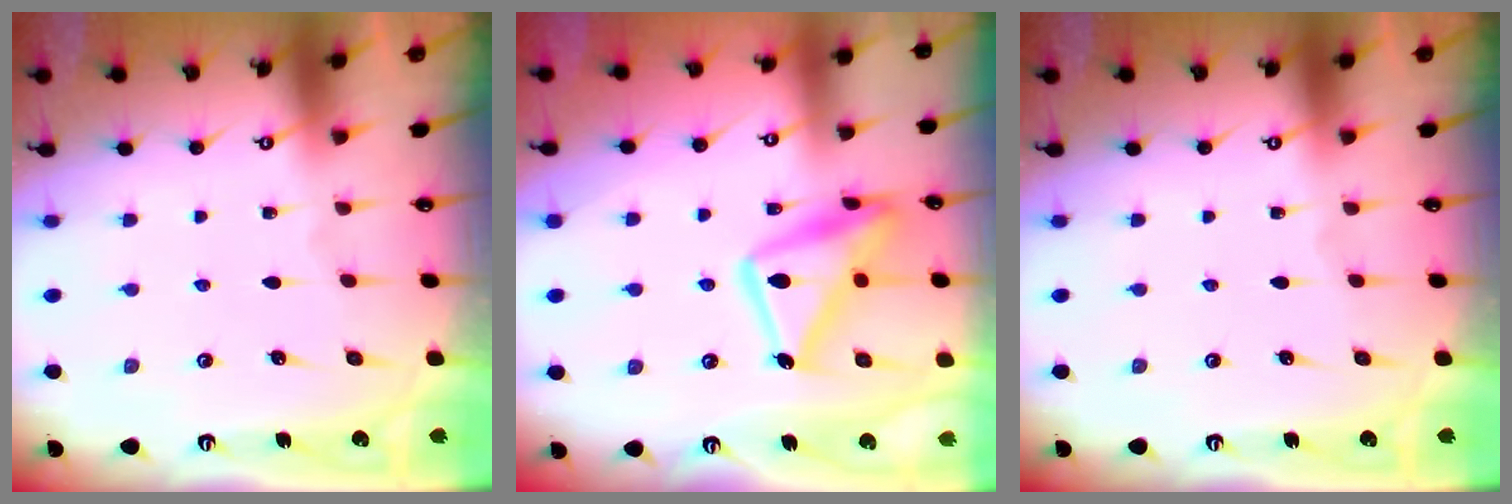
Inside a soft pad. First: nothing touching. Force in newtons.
{"total": 16.5, "press": 16.5, "slide": 1.3}
{"total": 0.0}